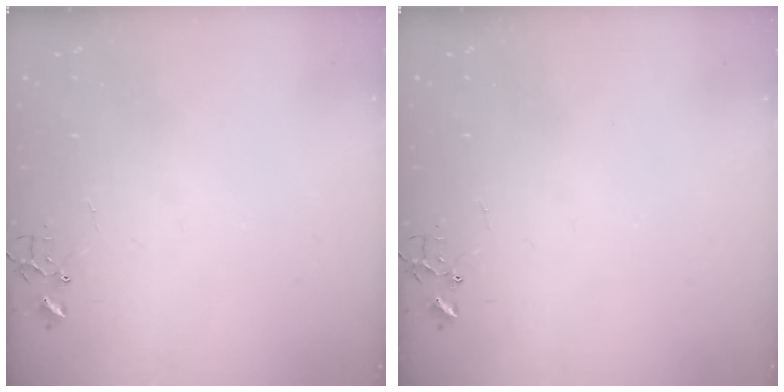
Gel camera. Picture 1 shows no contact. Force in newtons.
{"total": 0.0}